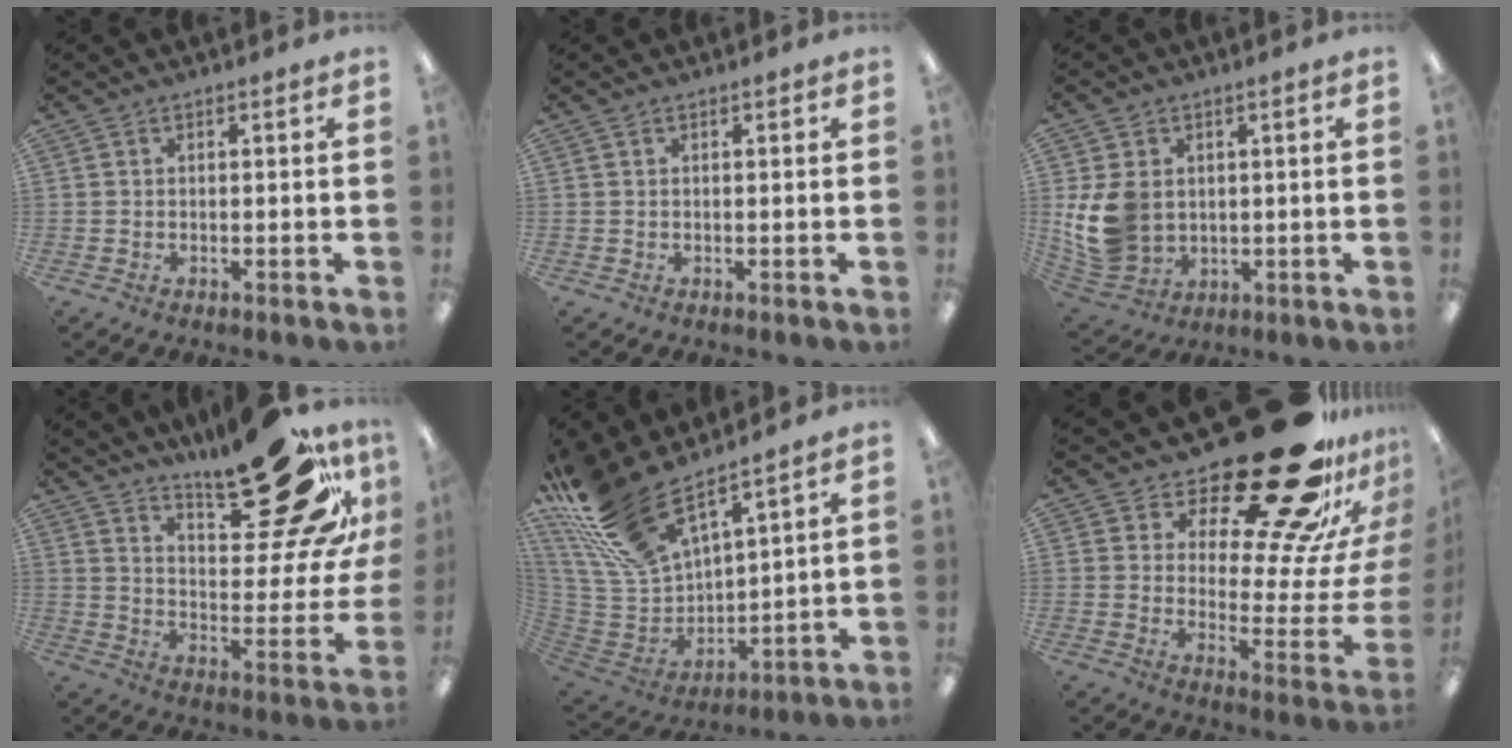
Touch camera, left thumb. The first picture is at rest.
{"total": 0.0}
{"total": 12.1, "force": [0.9, 9.8, 7.2], "torque": [-0.164, 0.008, 0.022]}
{"total": 26.6, "force": [17.1, 10.1, 17.7], "torque": [-0.218, -0.107, 0.274]}
{"total": 21.5, "force": [16.2, 8.1, 11.6], "torque": [-0.266, -0.102, 0.296]}
{"total": 28.8, "force": [19.3, 10.0, 19.0], "torque": [-0.246, -0.148, 0.331]}